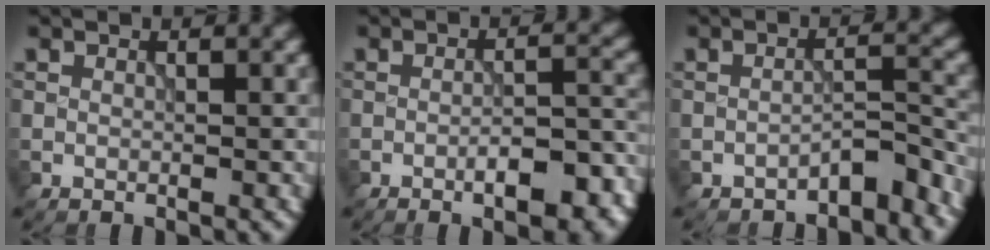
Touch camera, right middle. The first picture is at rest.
{"total": 6.0, "force": [-2.9, 2.0, 5.0], "torque": [-0.070, 0.005, -0.037]}
{"total": 3.2, "force": [-2.5, 0.9, 1.7], "torque": [-0.023, 0.013, -0.043]}